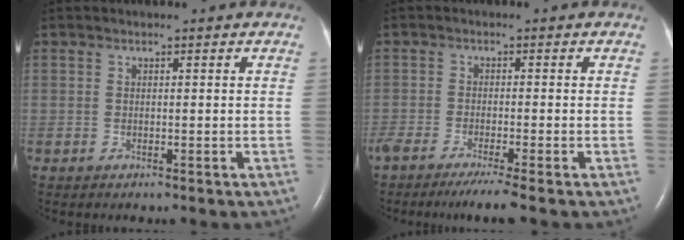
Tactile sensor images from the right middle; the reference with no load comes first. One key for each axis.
{"total": 5.9, "fx": -4.5, "fy": -0.4, "fz": 3.7, "tx": -0.058, "ty": -0.015, "tz": -0.075}